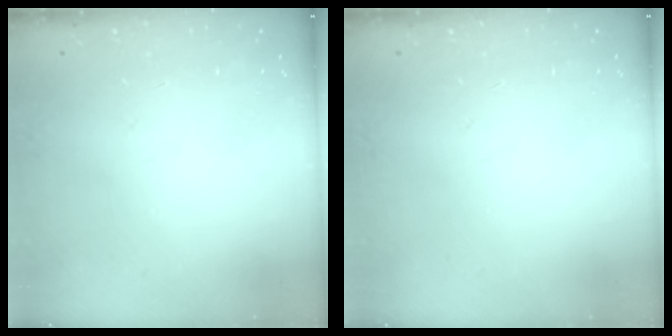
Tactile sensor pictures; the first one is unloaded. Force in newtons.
{"total": 0.0}